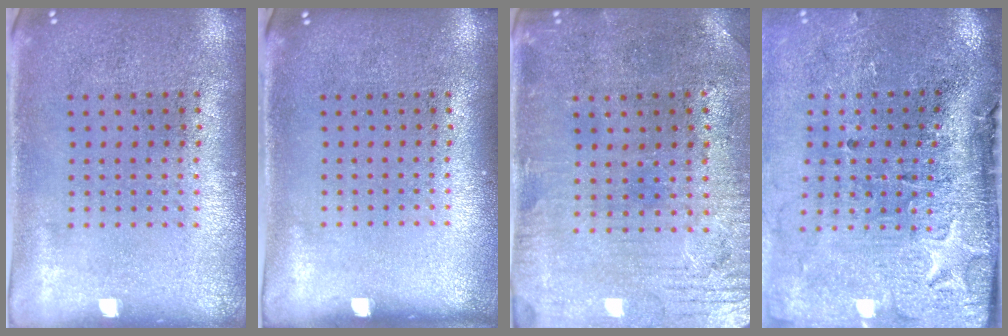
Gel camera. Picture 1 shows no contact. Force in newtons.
{"total": 0.0}
{"total": 0.9, "press": 0.7, "slide": 0.6}
{"total": 4.8, "press": 3.8, "slide": 3.0}